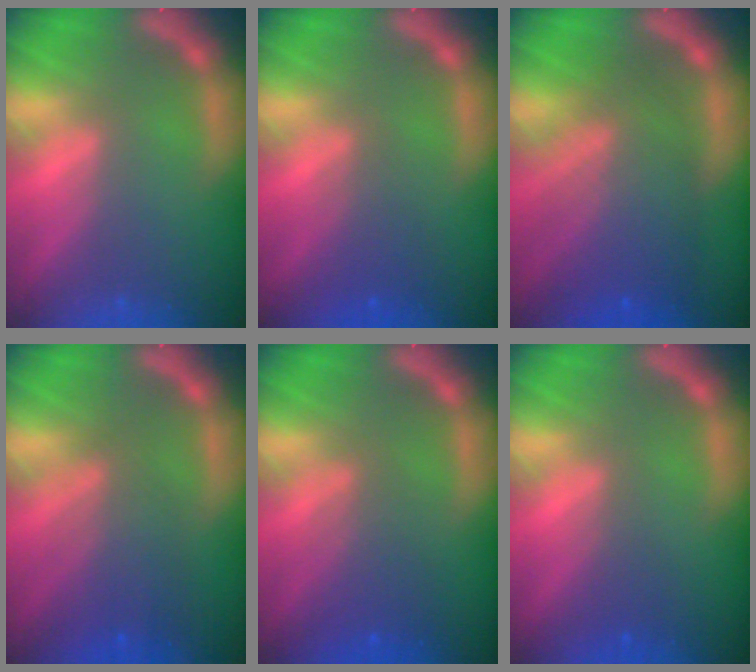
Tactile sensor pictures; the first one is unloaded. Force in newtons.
{"total": 2.5}
{"total": 8.5}
{"total": 5.0}
{"total": 3.6}
{"total": 1.5}